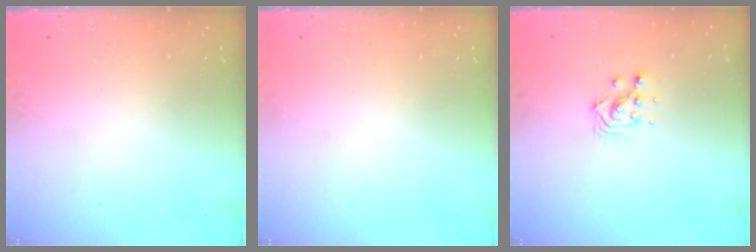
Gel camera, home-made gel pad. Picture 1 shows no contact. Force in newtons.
{"total": 0.0}
{"total": 3.8, "press": 3.8, "slide": 0.3}